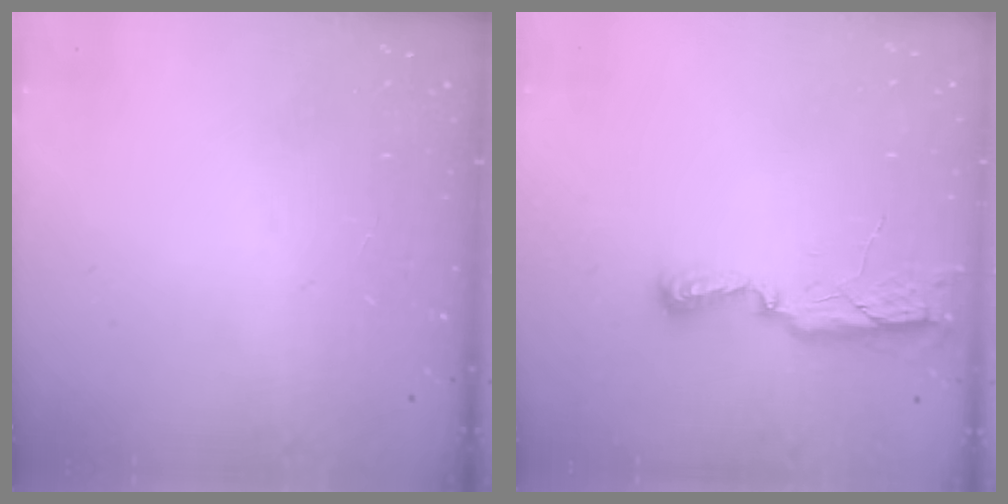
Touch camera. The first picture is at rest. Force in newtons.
{"total": 6.6, "press": 6.5, "slide": 1.1}